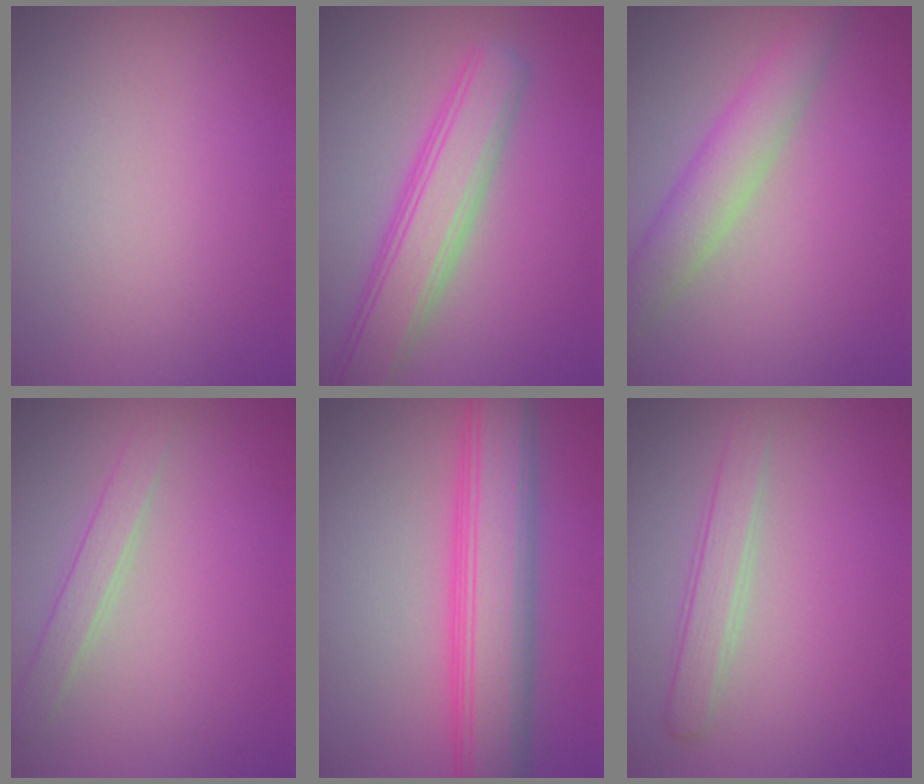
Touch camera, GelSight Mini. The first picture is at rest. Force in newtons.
{"total": 5.5, "press": 5.5, "slide": 0.2}
{"total": 3.8, "press": 3.8, "slide": 0.2}
{"total": 1.8, "press": 1.8, "slide": 0.1}
{"total": 7.7, "press": 7.7, "slide": 0.1}
{"total": 2.2, "press": 2.2, "slide": 0.1}